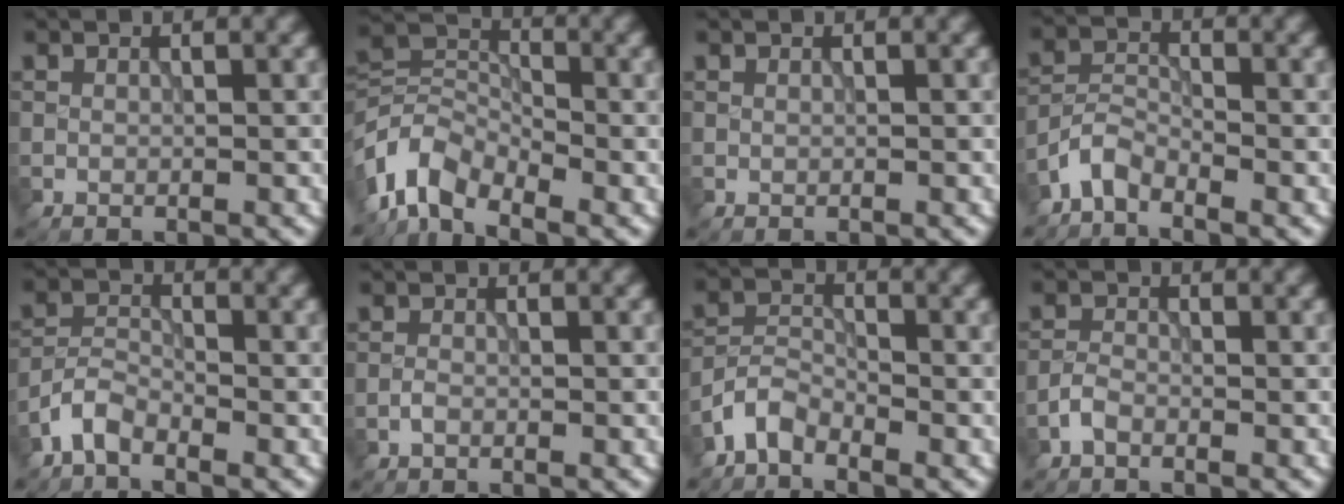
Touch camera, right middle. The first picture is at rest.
{"total": 5.6, "force": [-3.6, 3.0, 3.0], "torque": [-0.057, 0.002, -0.087]}
{"total": 0.0}
{"total": 2.8, "force": [-2.4, 0.9, 1.0], "torque": [-0.019, 0.006, -0.061]}
{"total": 2.7, "force": [-2.2, 1.0, 1.2], "torque": [-0.025, 0.007, -0.054]}
{"total": 0.6, "force": [-0.4, 0.3, 0.4], "torque": [-0.012, 0.001, -0.009]}
{"total": 2.9, "force": [-2.5, 1.1, 1.0], "torque": [-0.020, 0.007, -0.062]}
{"total": 1.3, "force": [-1.0, 0.6, 0.7], "torque": [-0.016, 0.005, -0.025]}